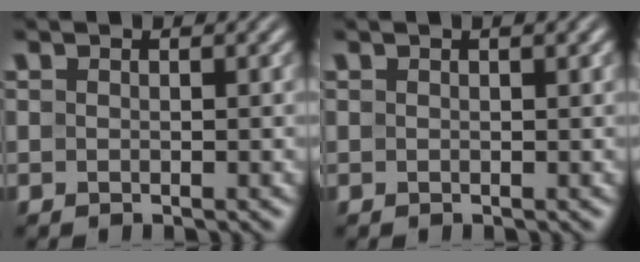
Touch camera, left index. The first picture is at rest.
{"total": 0.9, "force": [0.5, 0.1, 0.8], "torque": [-0.011, 0.005, 0.008]}